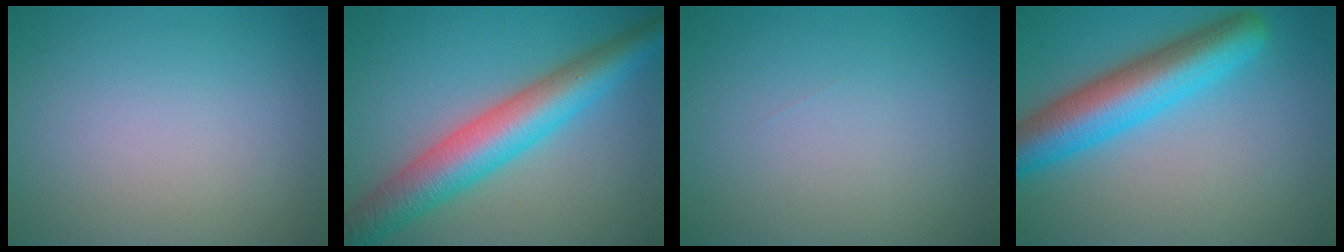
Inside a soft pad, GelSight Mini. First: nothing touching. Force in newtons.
{"total": 7.8, "press": 7.8, "slide": 0.2}
{"total": 0.0}
{"total": 7.7, "press": 7.7, "slide": 0.4}